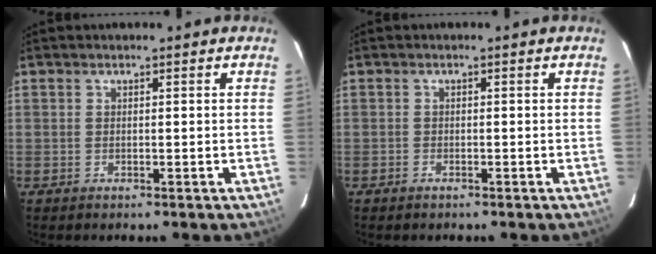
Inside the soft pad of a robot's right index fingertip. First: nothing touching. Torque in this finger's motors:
{"motor_torque": [0.05, -0.09, -0.03, -0.03]}